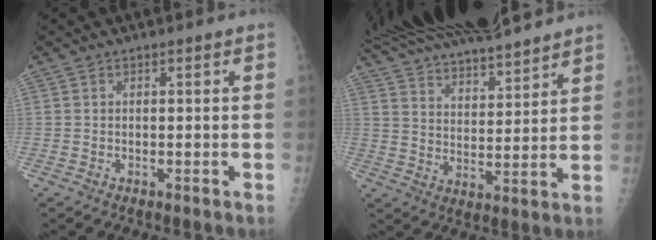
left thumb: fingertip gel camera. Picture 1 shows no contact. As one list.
[{"total": 21.0, "force": [18.4, 4.6, 9.0], "torque": [-0.137, -0.036, 0.299]}]